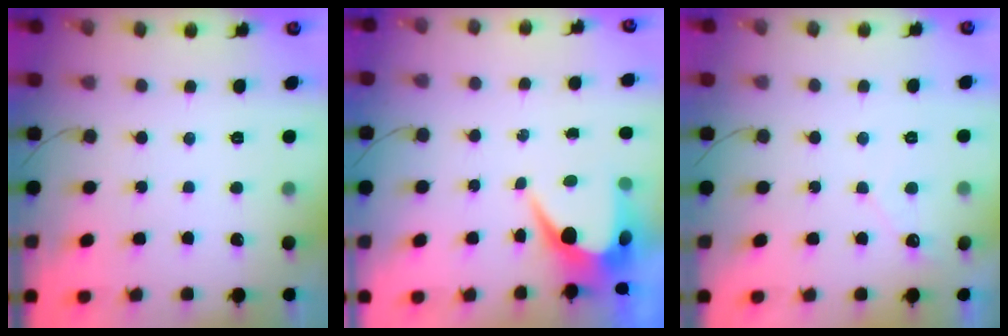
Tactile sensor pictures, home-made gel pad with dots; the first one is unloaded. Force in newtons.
{"total": 7.0, "press": 7.0, "slide": 0.2}
{"total": 2.7, "press": 2.7, "slide": 0.1}